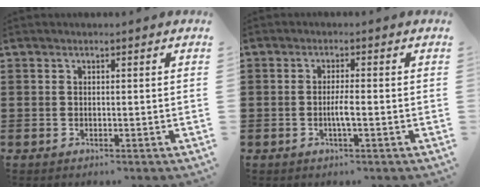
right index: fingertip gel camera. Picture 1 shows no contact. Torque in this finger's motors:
{"motor_torque": [0.60, 0.22, 0.04, 0.03]}